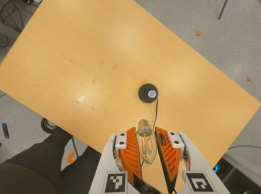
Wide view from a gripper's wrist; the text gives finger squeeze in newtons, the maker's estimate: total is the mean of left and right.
{"total": 11.9, "left": 12.7, "right": 11.1}